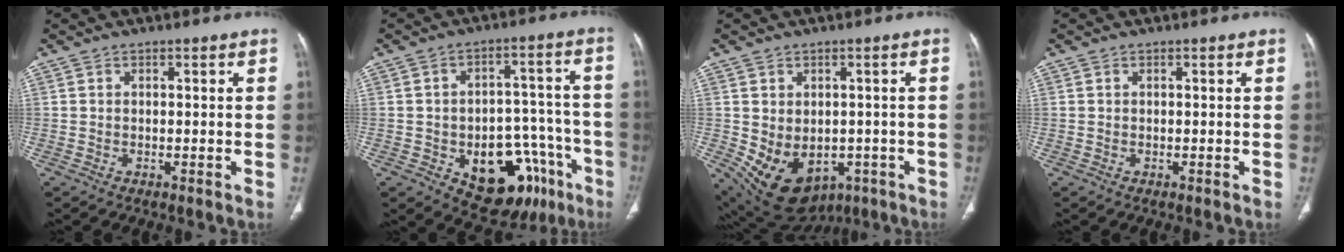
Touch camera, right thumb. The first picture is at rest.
{"total": 19.0, "force": [-8.7, 11.2, 12.7], "torque": [-0.114, 0.062, -0.105]}
{"total": 13.9, "force": [-4.2, 10.4, 8.3], "torque": [-0.131, 0.005, -0.032]}
{"total": 0.0}